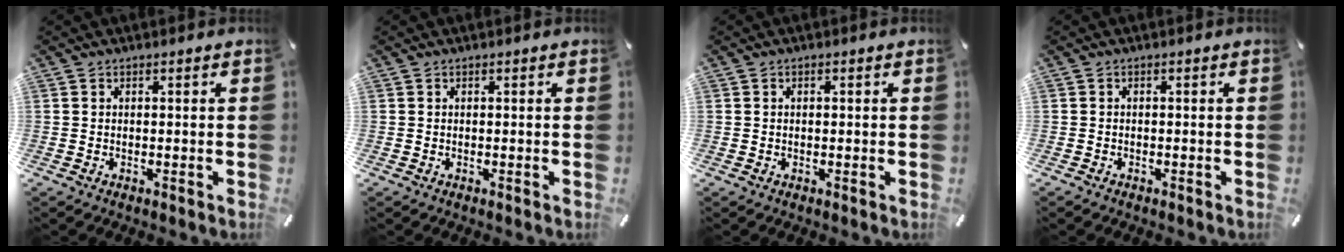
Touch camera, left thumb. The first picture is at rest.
{"total": 0.0}
{"total": 0.6, "force": [0.0, 0.3, 0.5], "torque": [-0.009, 0.000, -0.001]}
{"total": 0.6, "force": [-0.5, 0.3, 0.2], "torque": [-0.002, 0.002, -0.012]}